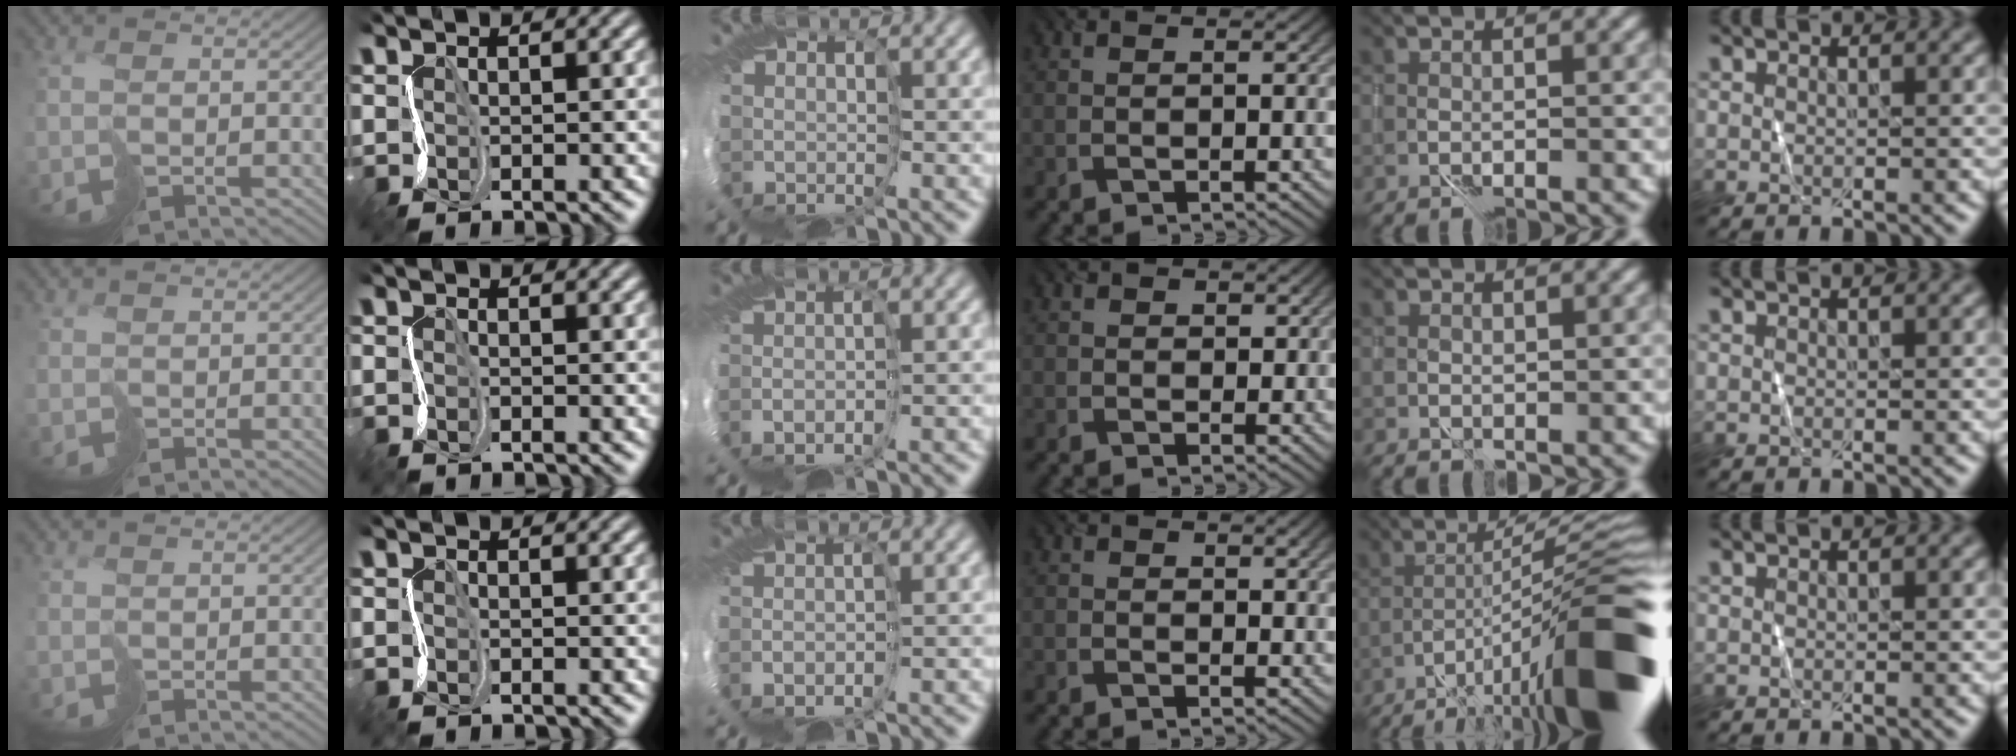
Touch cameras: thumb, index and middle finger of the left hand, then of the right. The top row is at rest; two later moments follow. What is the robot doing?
{"motion": "cut", "object": "paper bag"}